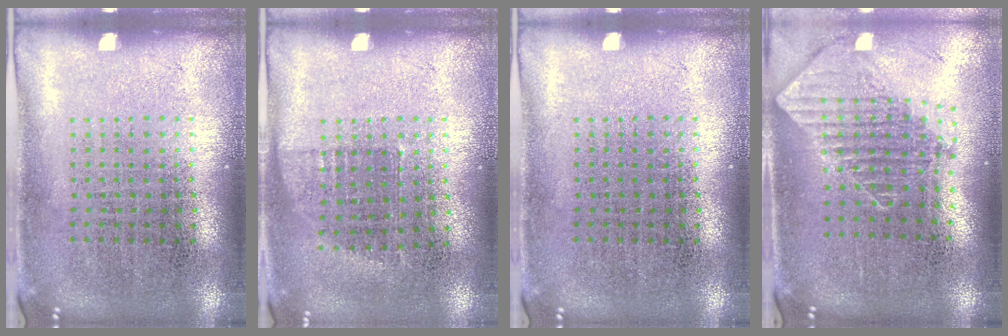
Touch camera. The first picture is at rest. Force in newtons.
{"total": 0.7, "press": 0.6, "slide": 0.4}
{"total": 0.0}
{"total": 1.9, "press": 1.5, "slide": 1.2}